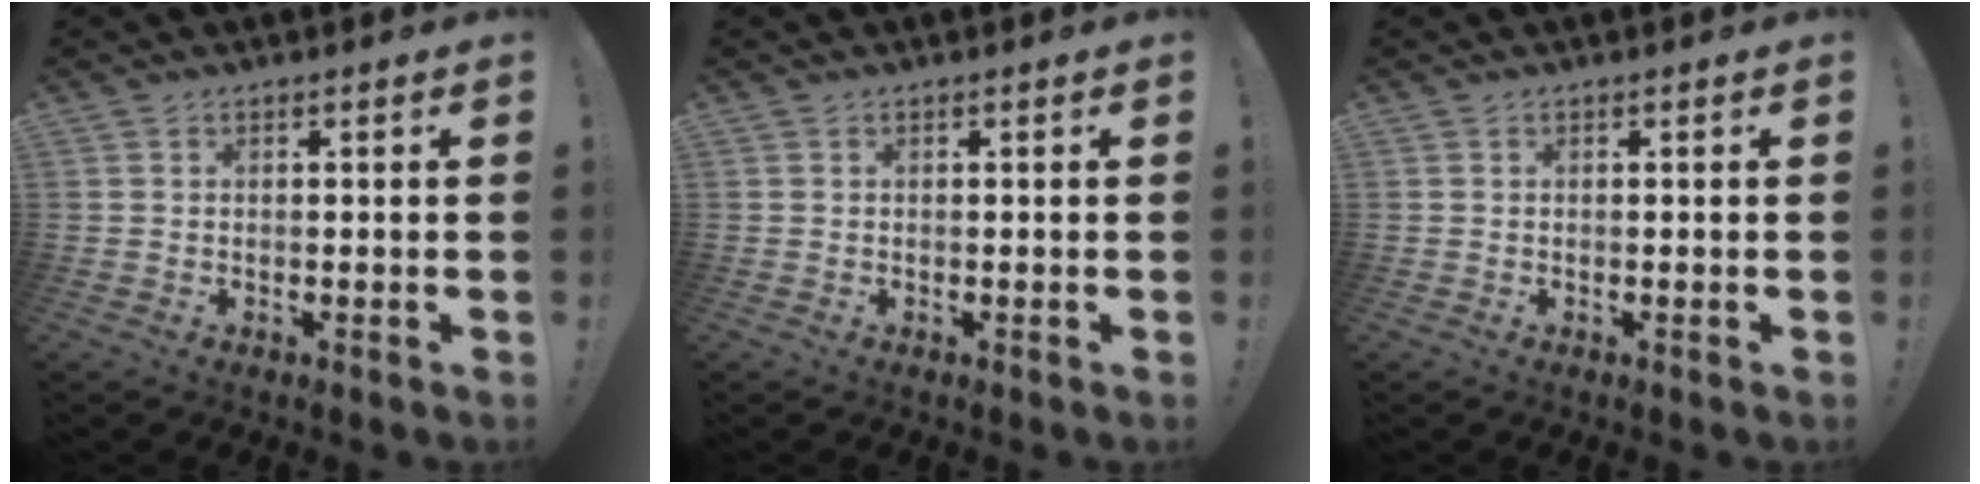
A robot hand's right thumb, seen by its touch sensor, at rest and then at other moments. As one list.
[{"total": 0.0}, {"total": 0.0}]